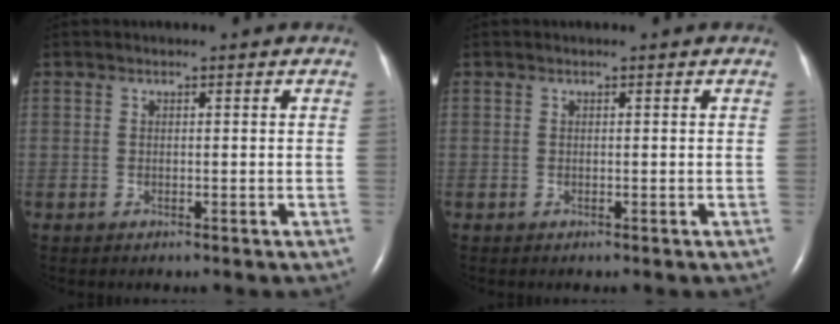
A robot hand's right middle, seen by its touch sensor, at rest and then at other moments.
{"total": 0.0}